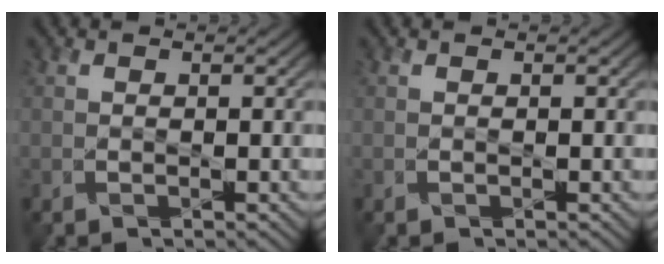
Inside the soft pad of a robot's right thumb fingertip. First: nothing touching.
{"total": 0.0}